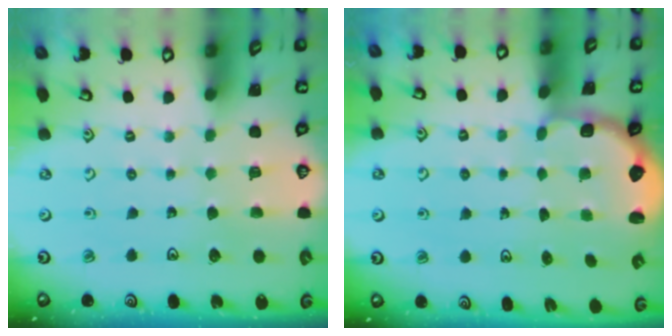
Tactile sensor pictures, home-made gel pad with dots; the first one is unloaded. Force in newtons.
{"total": 2.8, "press": 2.1, "slide": 1.9}